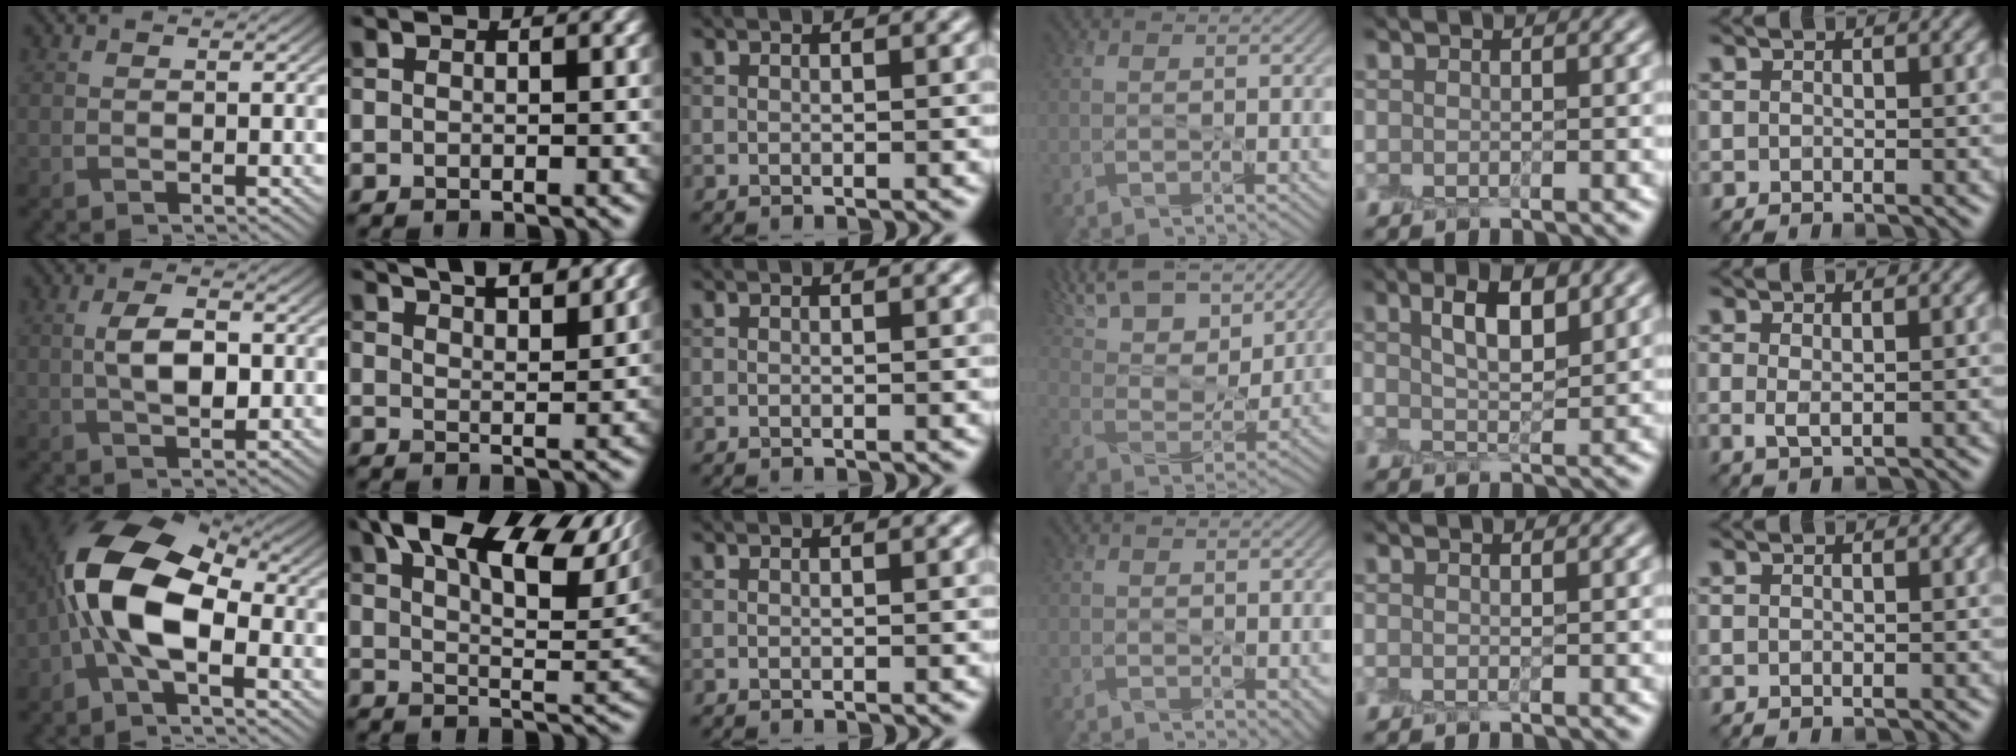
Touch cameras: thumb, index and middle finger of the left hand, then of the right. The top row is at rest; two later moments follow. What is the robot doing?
{"motion": "peel", "object": "shipping label"}